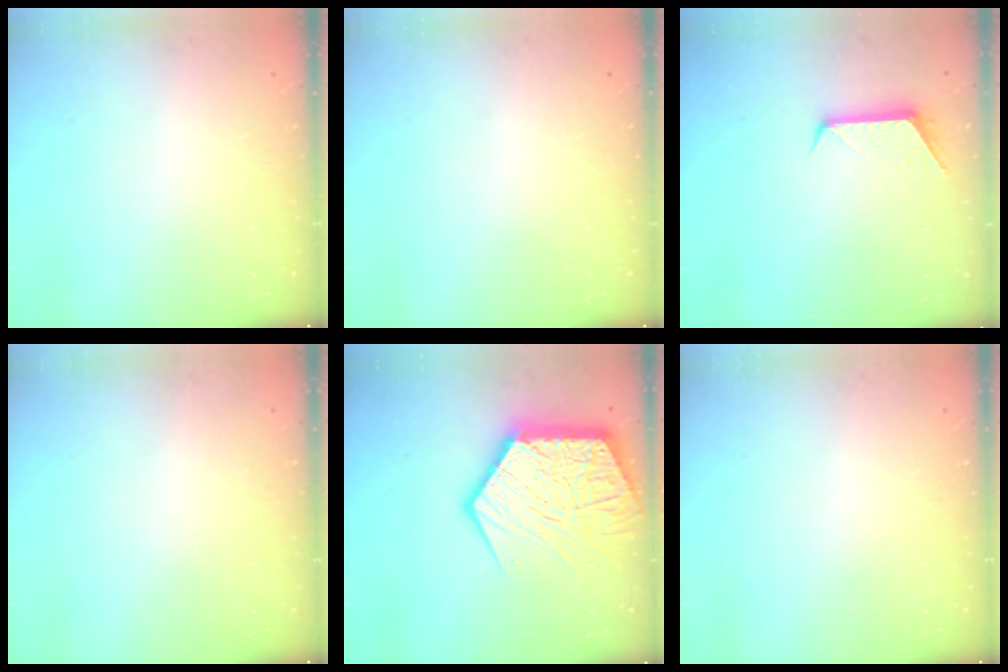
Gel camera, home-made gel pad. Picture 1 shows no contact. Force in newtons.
{"total": 0.0}
{"total": 7.2, "press": 7.2, "slide": 0.6}
{"total": 0.0}
{"total": 23.6, "press": 23.5, "slide": 2.3}
{"total": 0.0}